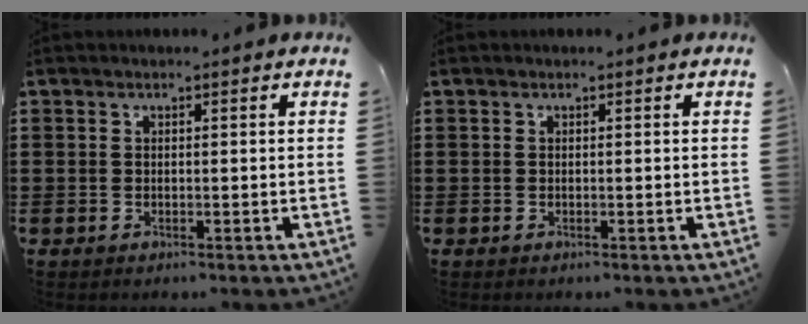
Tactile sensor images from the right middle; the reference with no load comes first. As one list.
[{"total": 0.0}]